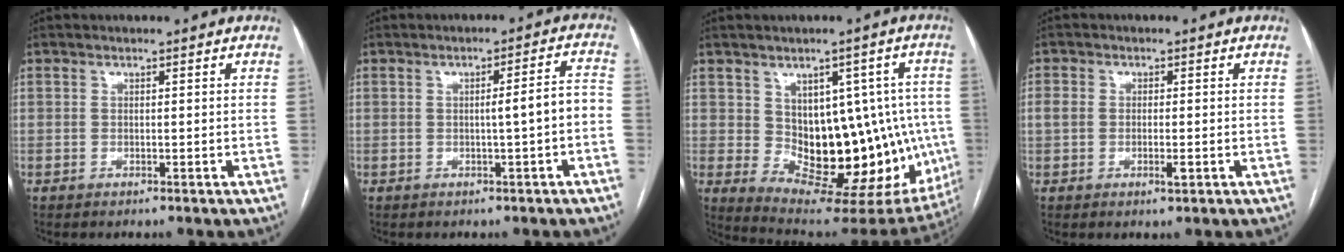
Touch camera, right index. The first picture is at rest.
{"total": 4.5, "force": [-1.0, 0.0, 4.4], "torque": [-0.058, 0.015, -0.011]}
{"total": 17.4, "force": [-0.8, 9.5, 14.5], "torque": [-0.171, 0.017, 0.019]}
{"total": 3.3, "force": [-0.6, 1.6, 2.8], "torque": [-0.058, 0.007, -0.006]}